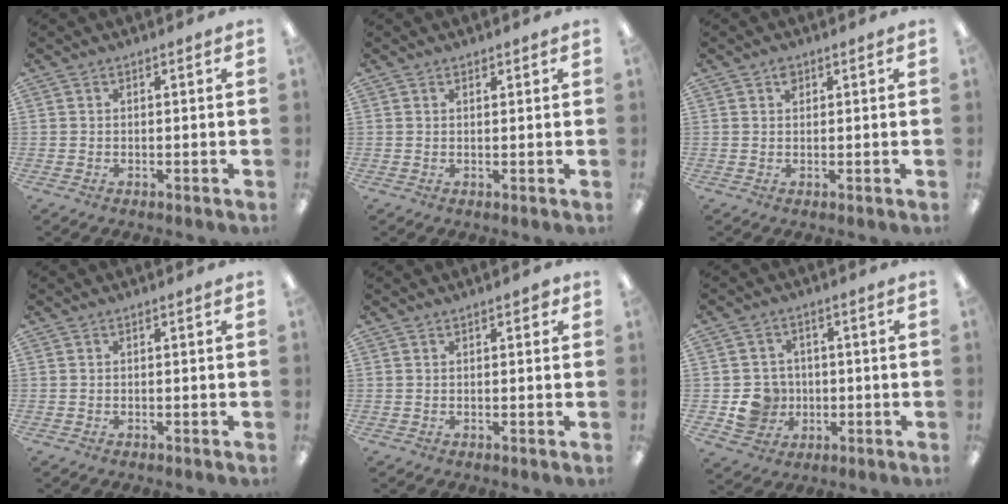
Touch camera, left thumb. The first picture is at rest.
{"total": 0.9, "force": [0.7, 0.5, 0.2], "torque": [-0.004, 0.000, 0.014]}
{"total": 1.7, "force": [1.1, 1.1, 0.7], "torque": [-0.008, -0.002, 0.018]}
{"total": 0.0}
{"total": 1.4, "force": [0.8, 0.7, 0.9], "torque": [-0.010, 0.000, 0.012]}
{"total": 7.6, "force": [-1.1, 7.2, 1.9], "torque": [-0.042, 0.012, -0.011]}